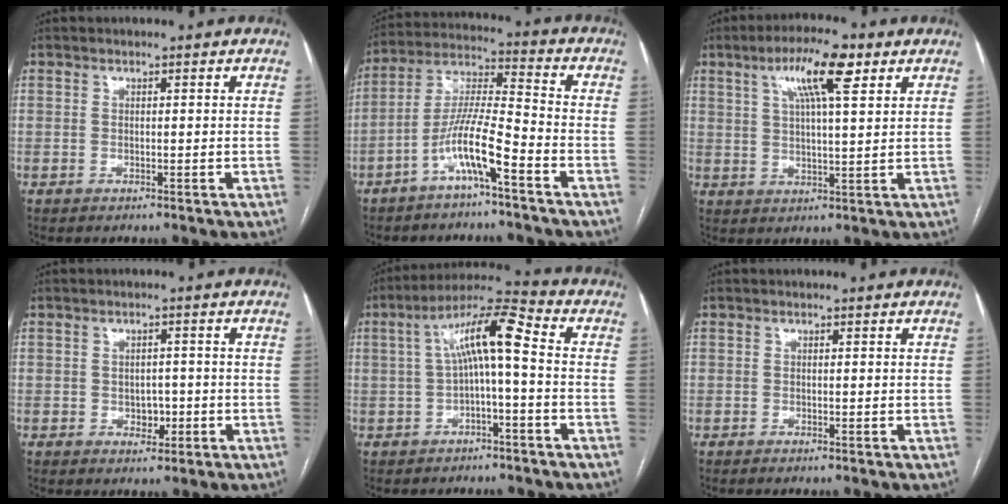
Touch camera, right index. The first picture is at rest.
{"total": 9.6, "force": [-5.2, 0.4, 8.0], "torque": [-0.163, 0.011, -0.100]}
{"total": 9.7, "force": [4.8, 1.7, 8.2], "torque": [-0.147, 0.016, 0.078]}
{"total": 2.8, "force": [-0.7, 2.0, 1.7], "torque": [-0.015, 0.005, -0.004]}
{"total": 9.4, "force": [0.3, 1.3, 9.3], "torque": [-0.164, 0.042, 0.001]}
{"total": 0.0}